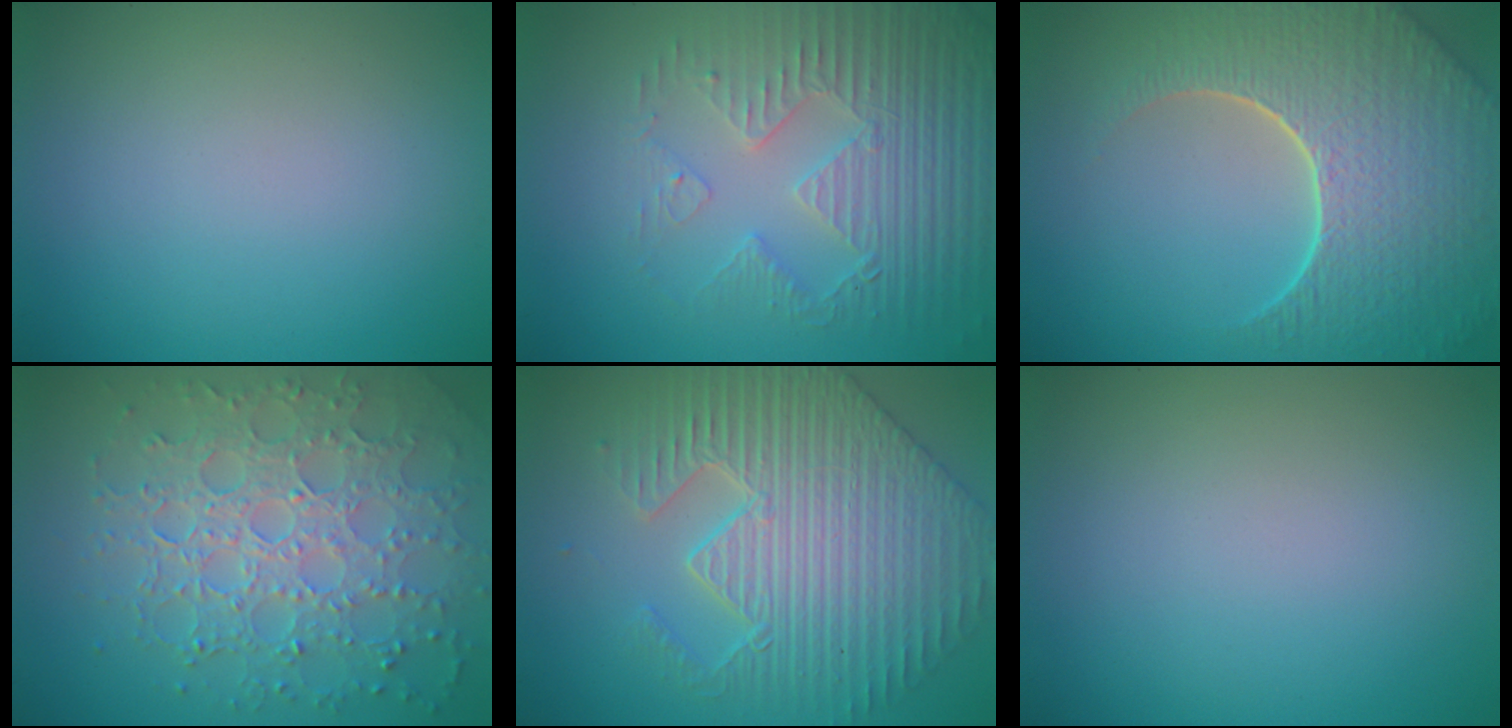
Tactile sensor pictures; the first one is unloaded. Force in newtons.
{"total": 4.4, "press": 4.3, "slide": 0.7}
{"total": 8.7, "press": 6.1, "slide": 6.3}
{"total": 7.6, "press": 5.6, "slide": 5.1}
{"total": 6.7, "press": 5.7, "slide": 3.6}
{"total": 0.0}